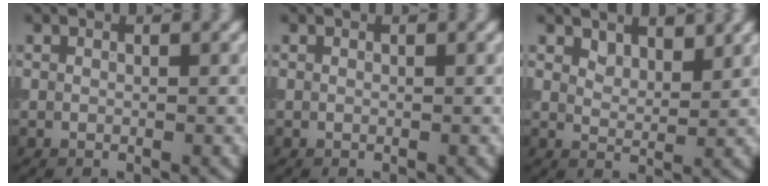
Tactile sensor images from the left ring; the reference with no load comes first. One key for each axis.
{"total": 0.0}
{"total": 1.8, "fx": 1.6, "fy": 0.6, "fz": 0.4, "tx": -0.011, "ty": -0.003, "tz": 0.031}